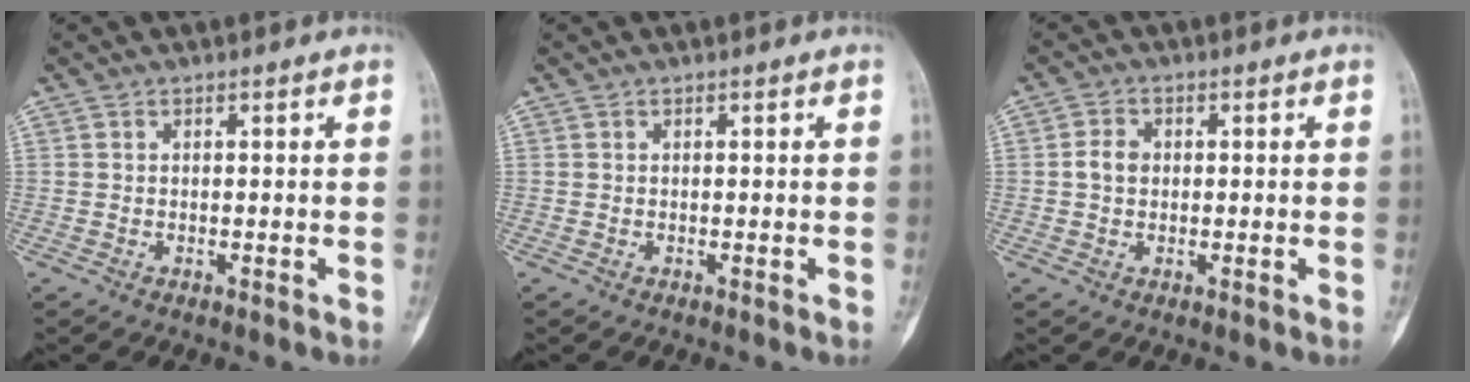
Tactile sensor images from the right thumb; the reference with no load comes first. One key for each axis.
{"total": 0.0}
{"total": 3.1, "fx": 0.1, "fy": 2.5, "fz": 1.9, "tx": -0.032, "ty": 0.007, "tz": -0.001}